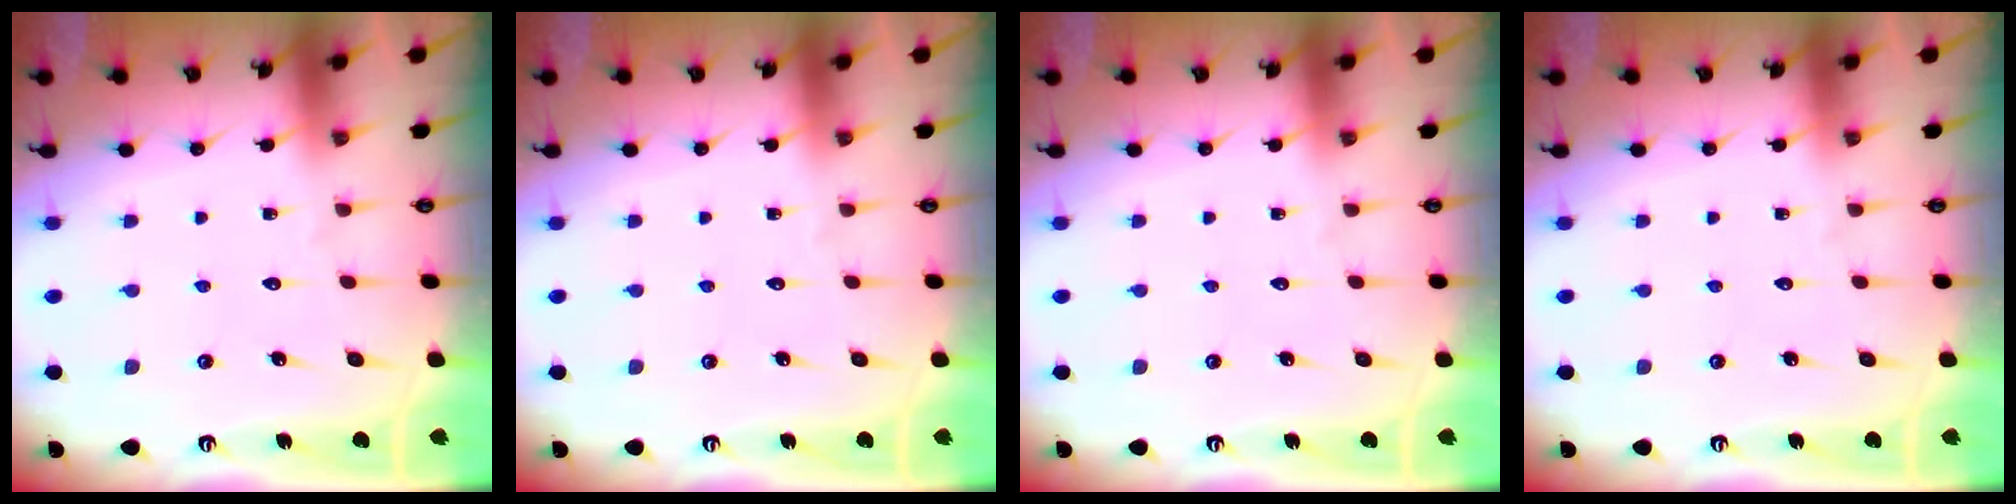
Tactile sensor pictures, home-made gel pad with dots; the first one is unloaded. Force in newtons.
{"total": 0.0}
{"total": 0.0}
{"total": 0.0}